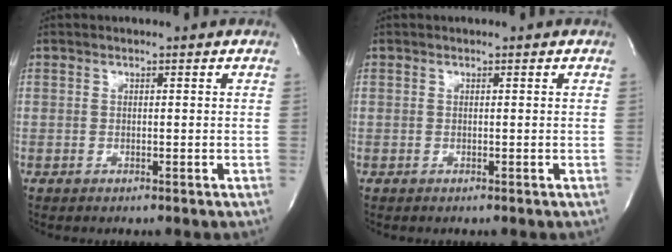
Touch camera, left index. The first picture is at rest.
{"total": 0.0}